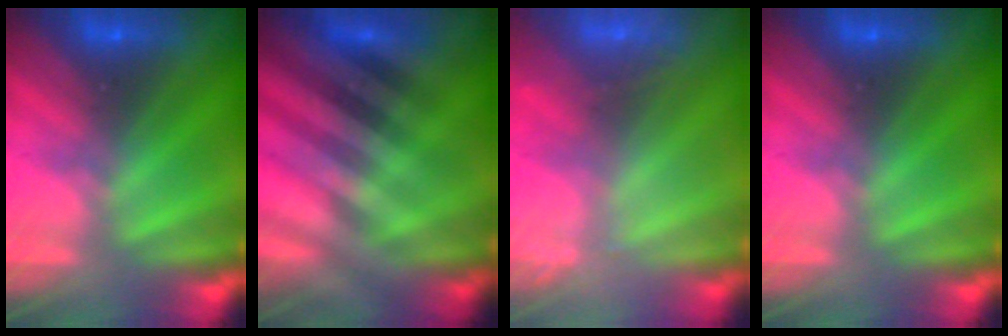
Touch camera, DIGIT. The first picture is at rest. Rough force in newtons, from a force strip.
{"total": 2.4}
{"total": 2.5}
{"total": 0.0}